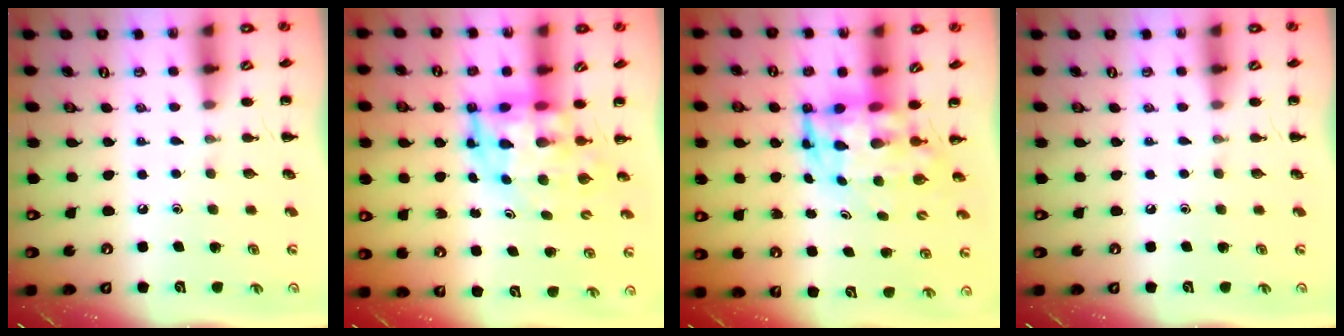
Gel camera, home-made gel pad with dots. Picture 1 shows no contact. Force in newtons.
{"total": 7.0, "press": 6.6, "slide": 2.3}
{"total": 5.7, "press": 5.5, "slide": 1.8}
{"total": 0.0}